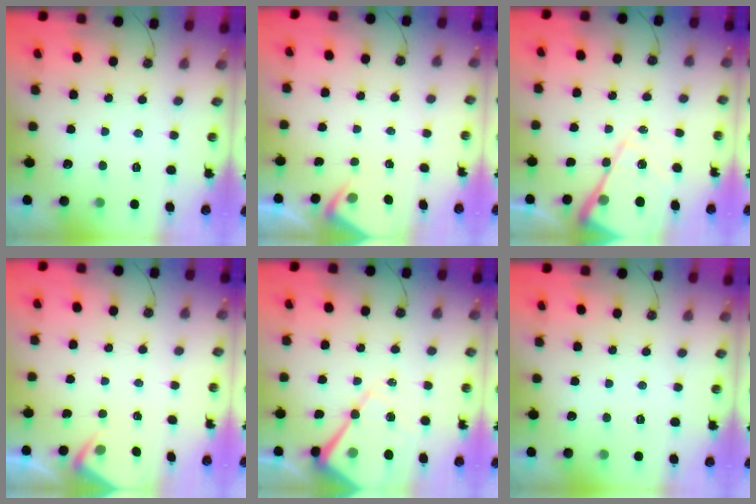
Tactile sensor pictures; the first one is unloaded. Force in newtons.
{"total": 2.8, "press": 2.8, "slide": 0.5}
{"total": 12.3, "press": 12.2, "slide": 1.1}
{"total": 2.8, "press": 2.8, "slide": 0.5}
{"total": 13.0, "press": 13.0, "slide": 1.1}
{"total": 0.0}